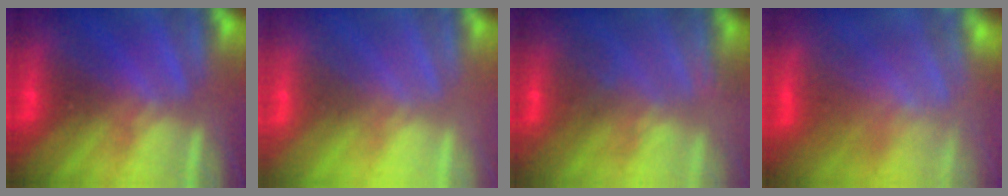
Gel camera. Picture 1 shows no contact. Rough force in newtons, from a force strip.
{"total": 2.9}
{"total": 2.8}
{"total": 3.8}